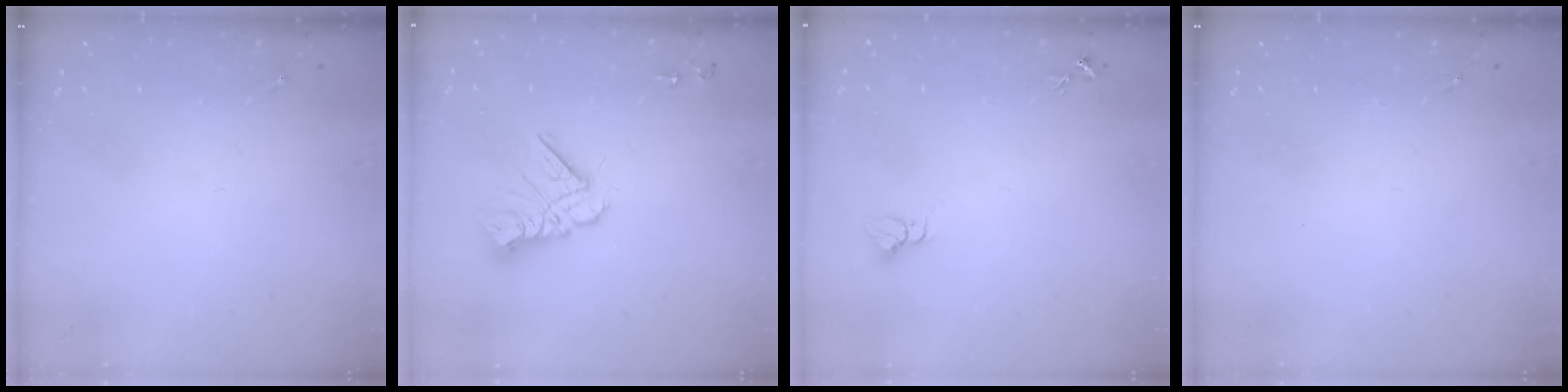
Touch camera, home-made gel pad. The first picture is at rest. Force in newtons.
{"total": 12.7, "press": 12.6, "slide": 1.1}
{"total": 2.7, "press": 2.7, "slide": 0.1}
{"total": 0.0}